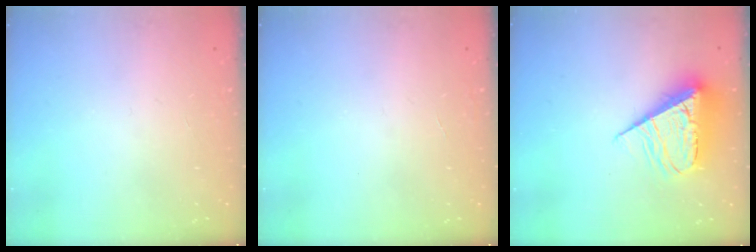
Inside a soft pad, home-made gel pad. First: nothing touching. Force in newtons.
{"total": 0.0}
{"total": 11.7, "press": 11.7, "slide": 0.5}